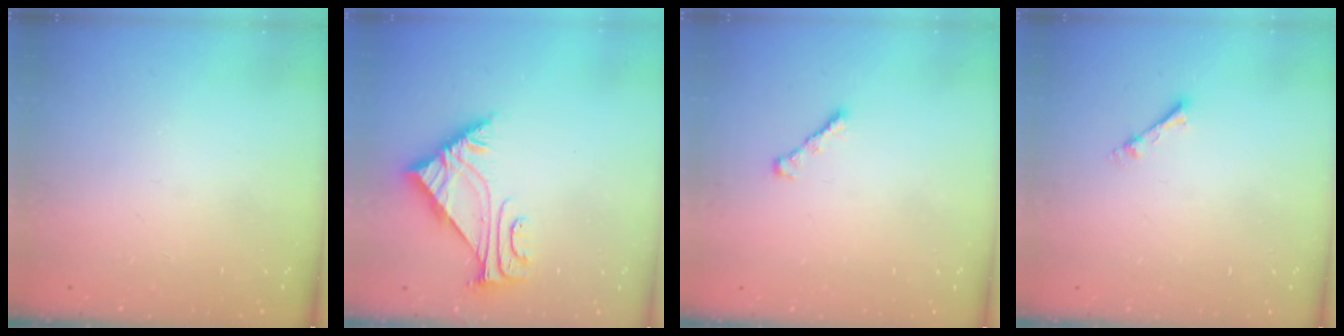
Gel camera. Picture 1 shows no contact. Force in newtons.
{"total": 4.9, "press": 4.9, "slide": 0.7}
{"total": 2.5, "press": 2.4, "slide": 0.6}
{"total": 3.3, "press": 3.2, "slide": 0.4}